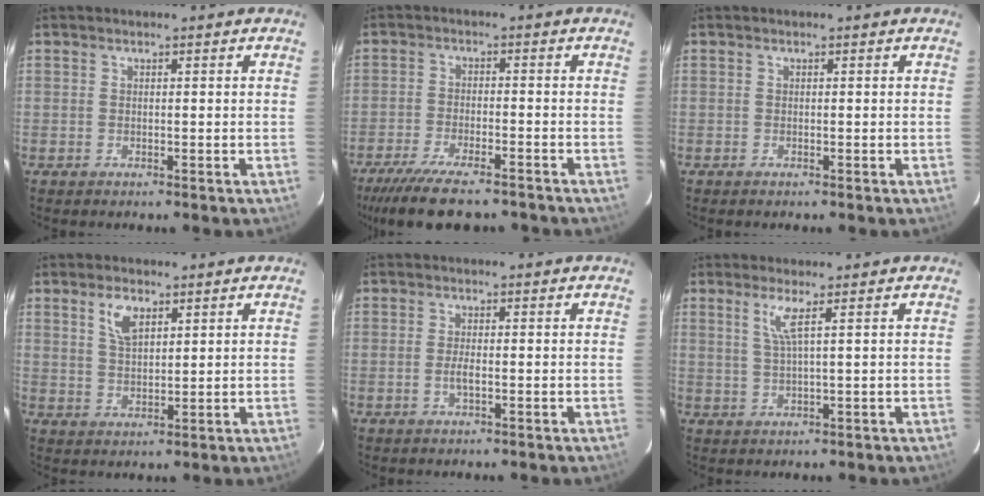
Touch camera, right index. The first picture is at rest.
{"total": 13.8, "force": [-11.2, 3.3, 7.2], "torque": [-0.159, -0.035, -0.182]}
{"total": 0.0}
{"total": 5.1, "force": [2.7, 2.5, 3.5], "torque": [-0.064, 0.006, 0.054]}
{"total": 1.8, "force": [-0.5, 0.4, 1.7], "torque": [-0.035, -0.002, -0.010]}
{"total": 3.3, "force": [1.5, -0.6, 2.8], "torque": [-0.055, -0.004, 0.033]}